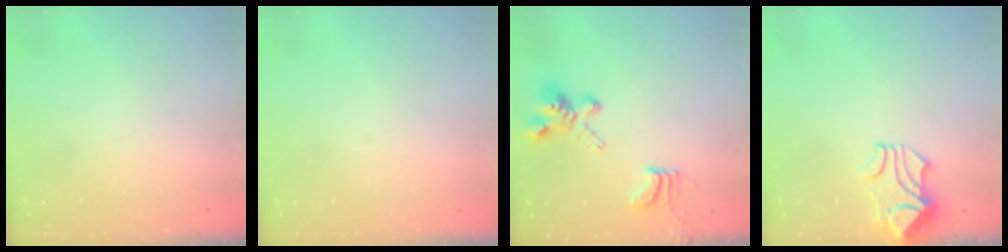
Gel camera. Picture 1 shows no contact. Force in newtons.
{"total": 0.0}
{"total": 5.3, "press": 5.0, "slide": 1.9}
{"total": 1.8, "press": 1.4, "slide": 1.0}